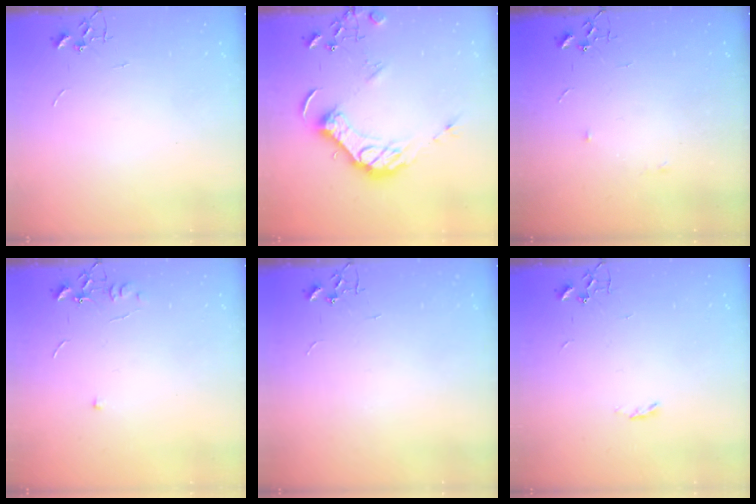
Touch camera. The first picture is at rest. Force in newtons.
{"total": 15.5, "press": 15.4, "slide": 2.0}
{"total": 3.6, "press": 3.5, "slide": 0.7}
{"total": 4.5, "press": 4.5, "slide": 0.6}
{"total": 0.0}
{"total": 2.5, "press": 2.4, "slide": 0.4}